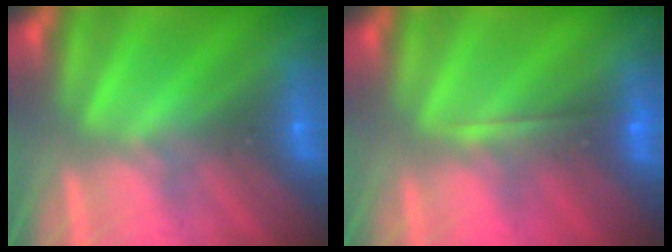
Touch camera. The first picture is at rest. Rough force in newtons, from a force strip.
{"total": 1.9}